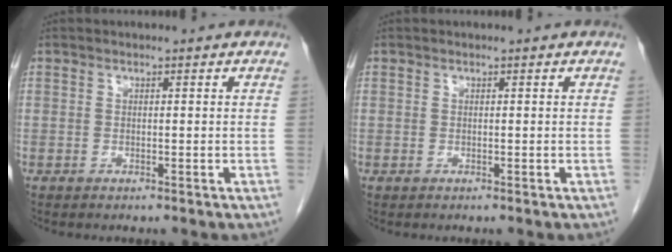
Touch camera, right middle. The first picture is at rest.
{"total": 0.0}